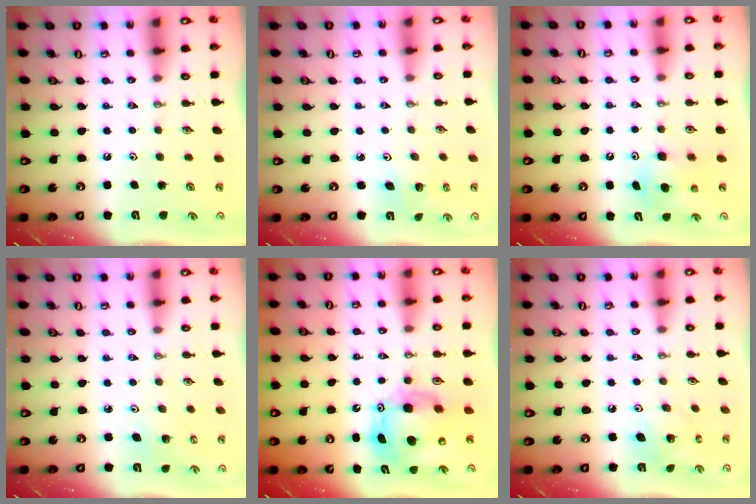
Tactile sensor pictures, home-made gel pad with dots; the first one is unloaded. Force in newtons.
{"total": 2.7, "press": 2.7, "slide": 0.2}
{"total": 7.1, "press": 7.1, "slide": 0.8}
{"total": 4.7, "press": 4.3, "slide": 1.7}
{"total": 12.5, "press": 12.4, "slide": 1.2}
{"total": 7.1, "press": 7.1, "slide": 0.5}